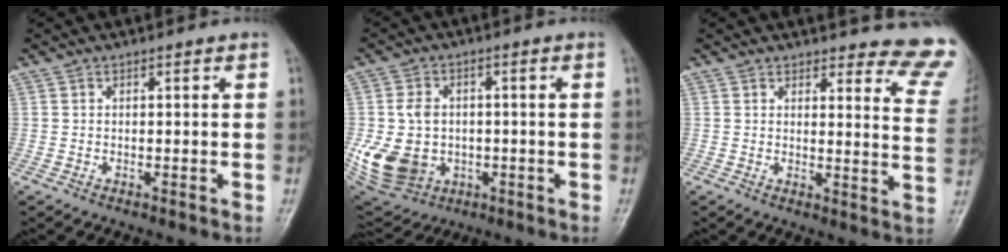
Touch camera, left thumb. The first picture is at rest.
{"total": 13.8, "force": [-1.6, 11.1, 8.1], "torque": [-0.152, 0.005, -0.009]}
{"total": 12.4, "force": [11.9, 2.5, 2.0], "torque": [0.028, -0.116, 0.099]}